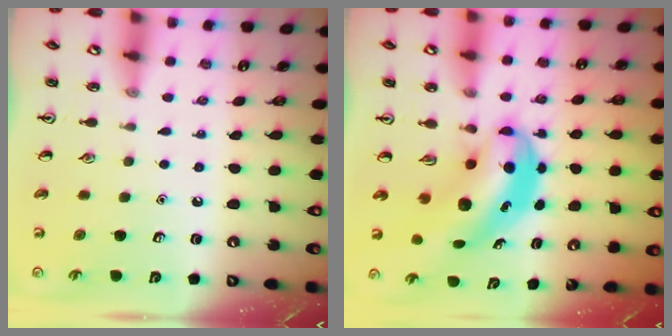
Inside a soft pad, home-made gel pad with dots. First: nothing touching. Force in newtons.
{"total": 6.8, "press": 6.6, "slide": 1.9}